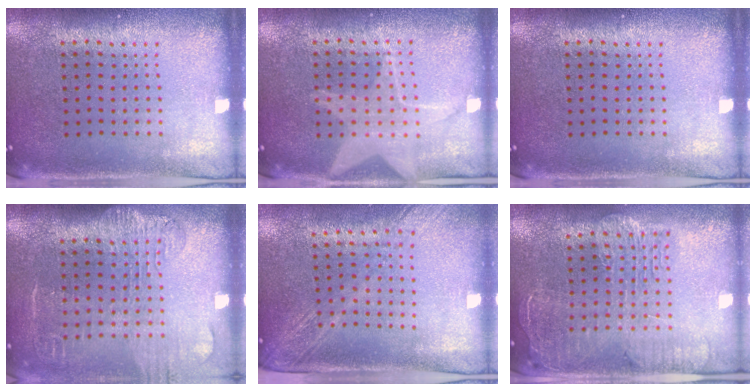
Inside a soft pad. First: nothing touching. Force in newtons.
{"total": 1.5, "press": 1.5, "slide": 0.2}
{"total": 0.0}
{"total": 1.9, "press": 1.6, "slide": 1.0}
{"total": 2.0, "press": 1.6, "slide": 1.2}
{"total": 2.5, "press": 2.1, "slide": 1.3}